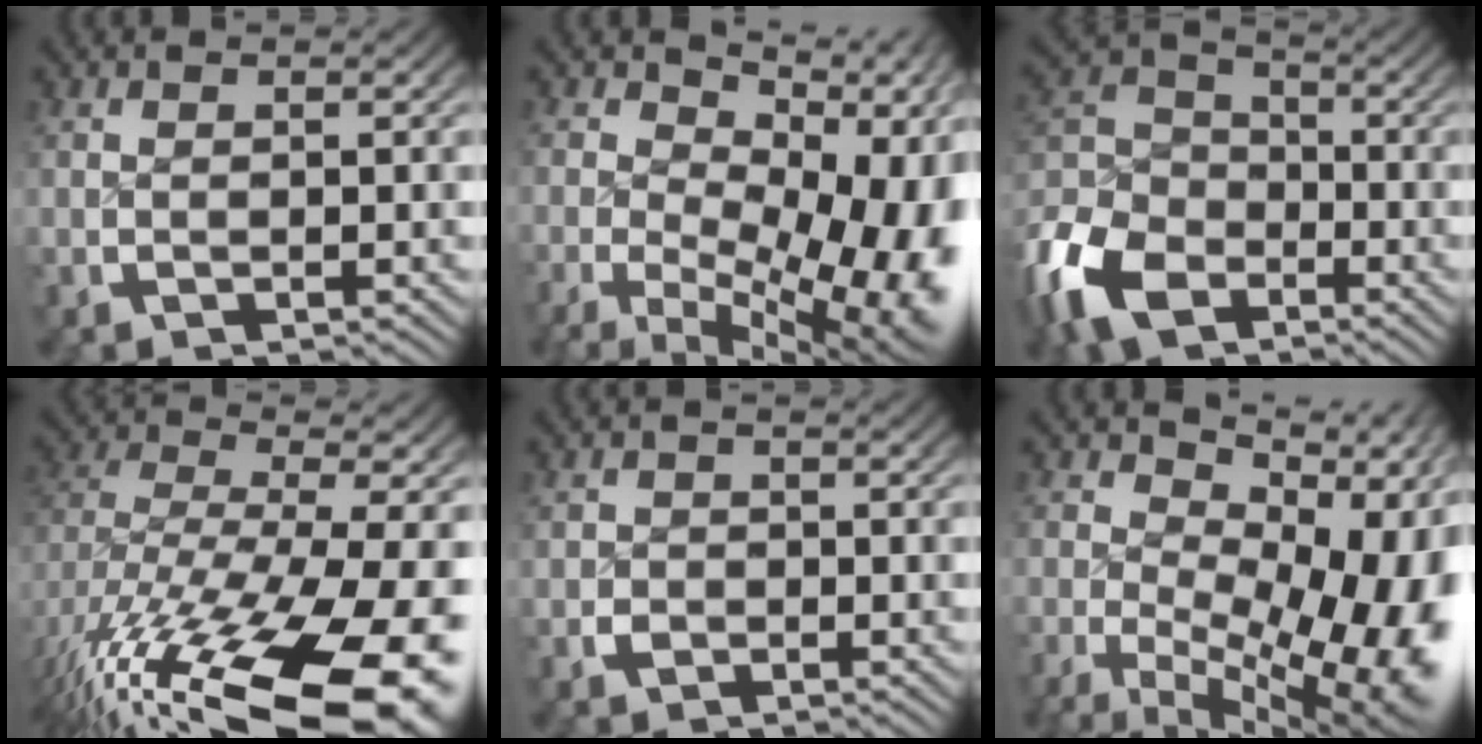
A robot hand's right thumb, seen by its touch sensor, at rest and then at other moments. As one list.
[{"total": 14.0, "force": [-1.6, 8.6, 11.0], "torque": [-0.166, -0.044, -0.007]}, {"total": 8.2, "force": [-3.2, 6.3, 4.3], "torque": [-0.102, -0.019, -0.051]}, {"total": 14.3, "force": [-5.5, 7.6, 10.8], "torque": [-0.216, -0.065, -0.044]}, {"total": 1.3, "force": [-1.0, 0.9, -0.2], "torque": [0.002, -0.003, -0.015]}, {"total": 15.6, "force": [-2.1, 9.8, 12.0], "torque": [-0.182, -0.048, -0.012]}]